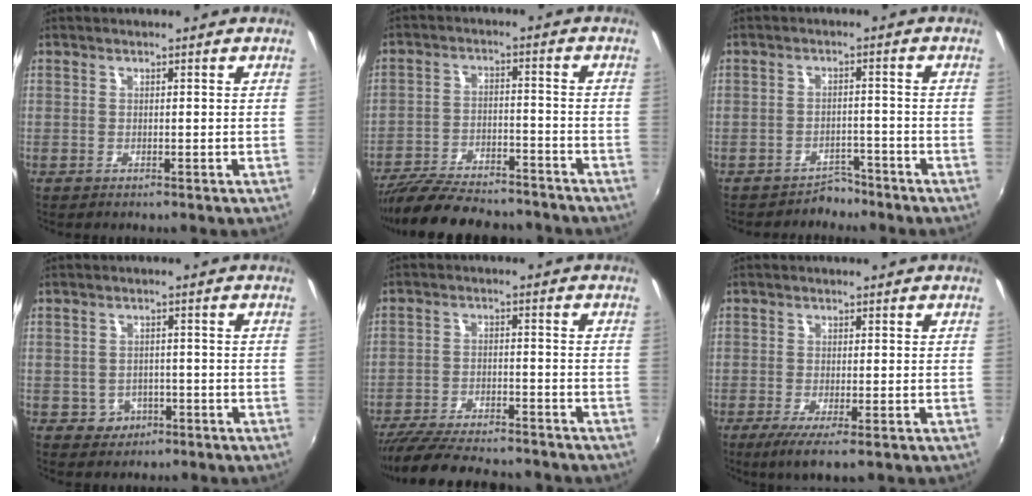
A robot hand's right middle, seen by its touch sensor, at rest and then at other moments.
{"total": 18.6, "force": [-16.1, 5.2, 7.8], "torque": [-0.166, -0.021, -0.243]}
{"total": 3.6, "force": [-3.1, 1.7, -0.2], "torque": [0.004, 0.012, -0.047]}
{"total": 3.8, "force": [-1.5, 3.4, 0.6], "torque": [-0.023, 0.005, -0.017]}
{"total": 16.8, "force": [-14.7, 3.6, 7.3], "torque": [-0.153, -0.026, -0.229]}
{"total": 4.5, "force": [-2.2, 0.4, 3.8], "torque": [-0.083, -0.020, -0.040]}